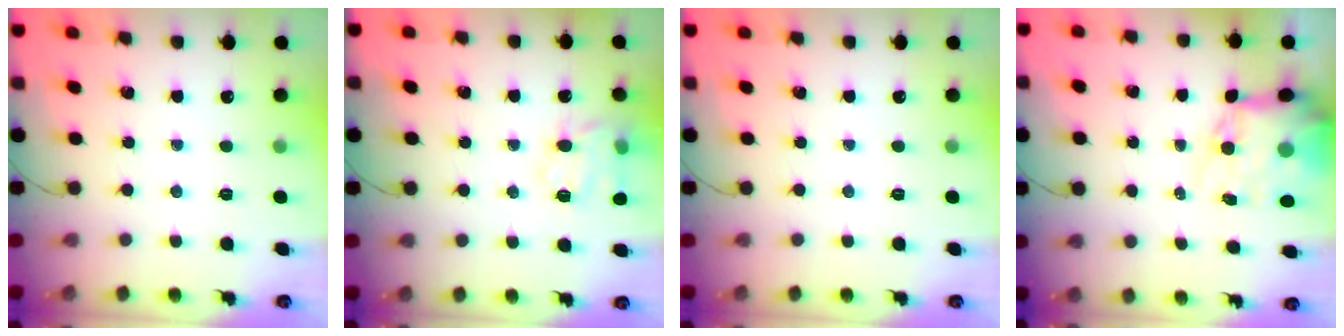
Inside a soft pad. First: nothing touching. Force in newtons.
{"total": 14.7, "press": 14.5, "slide": 1.8}
{"total": 0.0}
{"total": 14.5, "press": 14.0, "slide": 3.8}